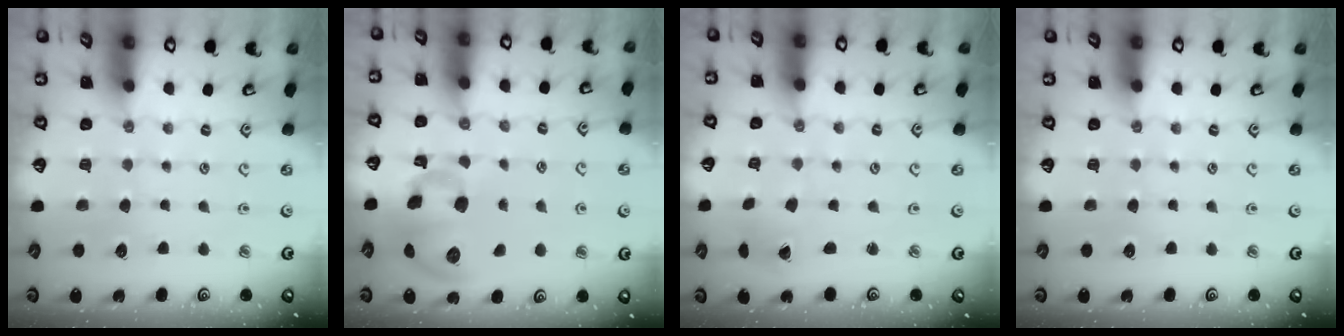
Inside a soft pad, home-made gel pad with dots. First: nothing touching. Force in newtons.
{"total": 13.1, "press": 13.1, "slide": 1.0}
{"total": 2.1, "press": 2.1, "slide": 0.3}
{"total": 0.0}